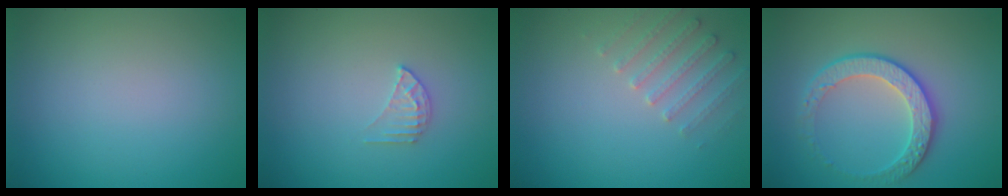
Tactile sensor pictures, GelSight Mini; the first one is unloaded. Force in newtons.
{"total": 1.5, "press": 1.5, "slide": 0.2}
{"total": 2.3, "press": 2.2, "slide": 0.6}
{"total": 3.7, "press": 3.4, "slide": 1.5}